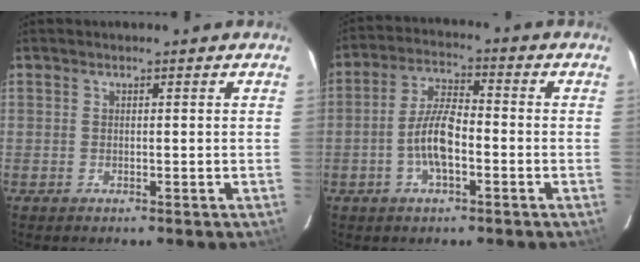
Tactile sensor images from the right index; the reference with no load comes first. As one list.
[{"total": 7.4, "force": [-2.5, 2.2, 6.6], "torque": [-0.138, 0.009, -0.048]}]